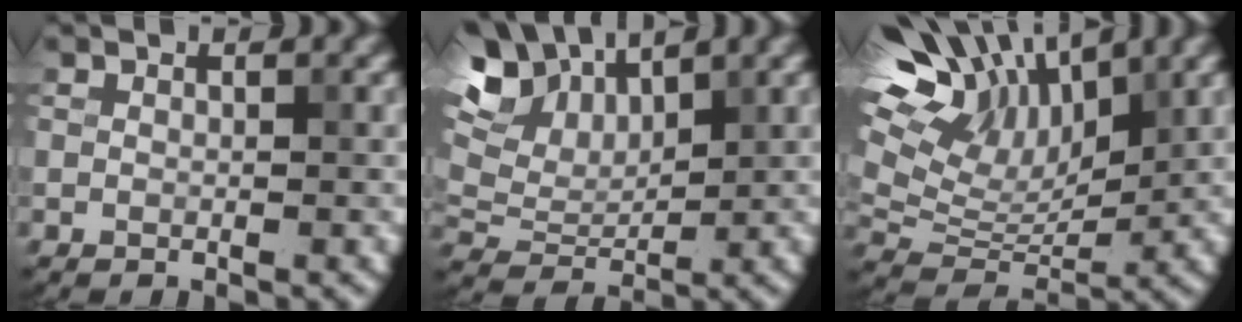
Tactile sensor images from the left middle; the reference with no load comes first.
{"total": 9.2, "force": [5.8, 4.2, 5.8], "torque": [-0.134, 0.023, 0.087]}
{"total": 13.4, "force": [7.5, 7.2, 8.5], "torque": [-0.186, 0.047, 0.126]}